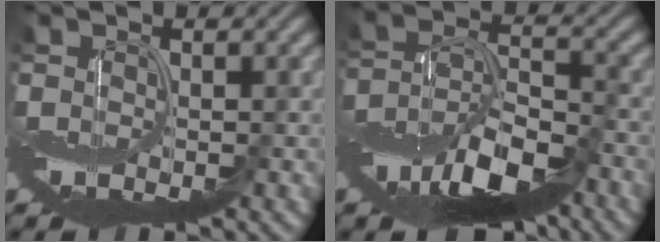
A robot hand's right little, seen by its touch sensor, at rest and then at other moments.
{"total": 9.4, "force": [-5.9, 4.0, 6.2], "torque": [-0.108, -0.003, -0.113]}